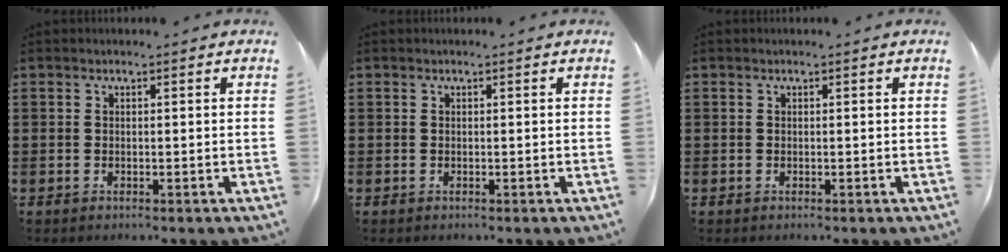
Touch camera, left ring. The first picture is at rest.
{"total": 0.0}
{"total": 0.0}